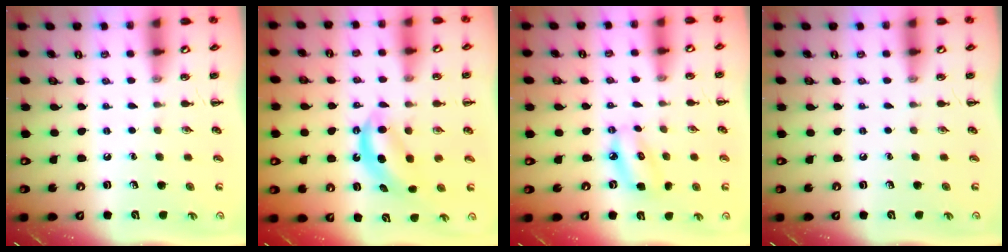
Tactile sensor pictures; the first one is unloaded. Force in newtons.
{"total": 6.3, "press": 6.2, "slide": 1.0}
{"total": 7.2, "press": 7.0, "slide": 1.8}
{"total": 0.0}